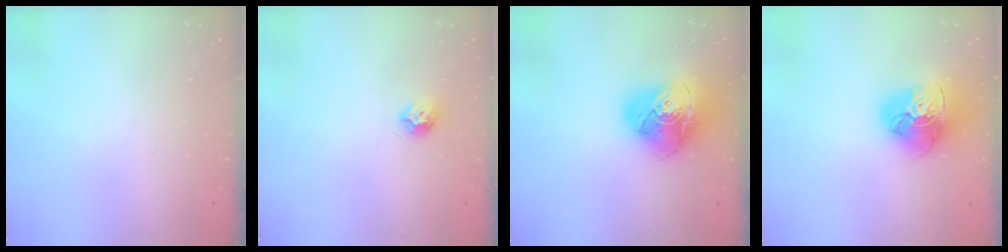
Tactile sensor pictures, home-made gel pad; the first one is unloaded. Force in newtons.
{"total": 7.1, "press": 7.1, "slide": 0.8}
{"total": 18.9, "press": 18.8, "slide": 2.1}
{"total": 18.6, "press": 18.5, "slide": 2.1}